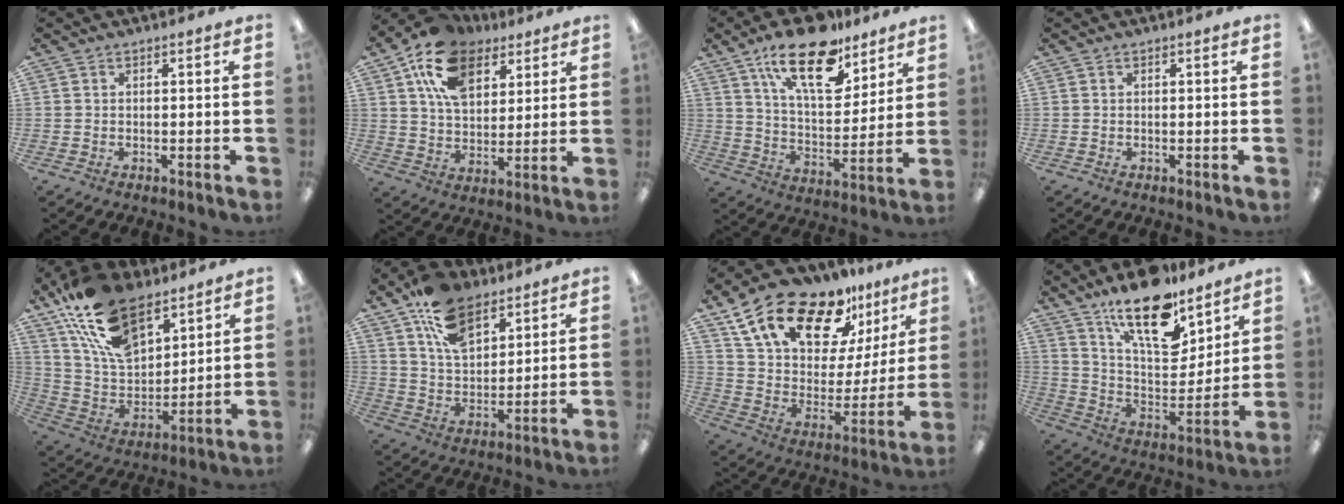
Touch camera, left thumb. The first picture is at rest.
{"total": 15.7, "force": [9.0, 10.0, 8.0], "torque": [-0.147, -0.026, 0.169]}
{"total": 20.4, "force": [13.3, 9.0, 12.6], "torque": [-0.200, -0.066, 0.226]}
{"total": 0.0}
{"total": 20.8, "force": [13.8, 10.6, 11.3], "torque": [-0.228, -0.065, 0.255]}
{"total": 20.8, "force": [14.1, 10.6, 11.0], "torque": [-0.226, -0.072, 0.262]}
{"total": 20.7, "force": [15.3, 9.3, 10.3], "torque": [-0.188, -0.100, 0.276]}
{"total": 19.5, "force": [14.2, 7.7, 10.9], "torque": [-0.186, -0.089, 0.245]}